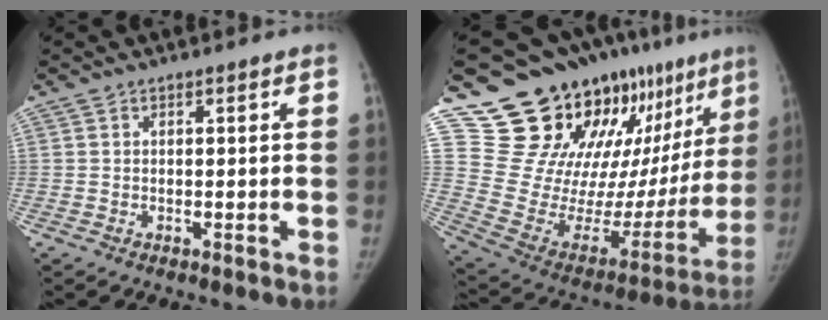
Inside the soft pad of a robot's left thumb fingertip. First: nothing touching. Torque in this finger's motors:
{"motor_torque": [1.91, 1.91, 0.95, -1.83, -0.01]}